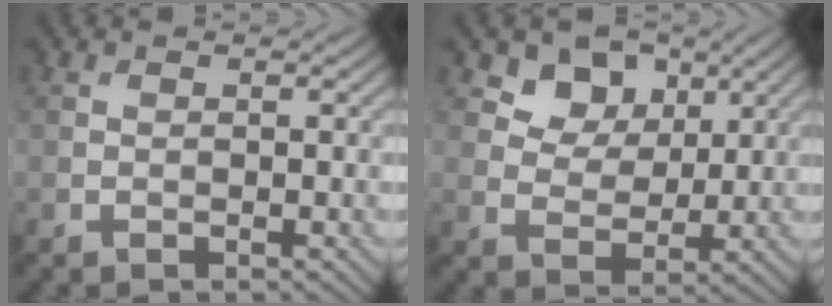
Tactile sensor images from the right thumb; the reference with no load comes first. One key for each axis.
{"total": 6.4, "fx": 3.7, "fy": 4.5, "fz": 2.7, "tx": -0.049, "ty": -0.027, "tz": 0.076}